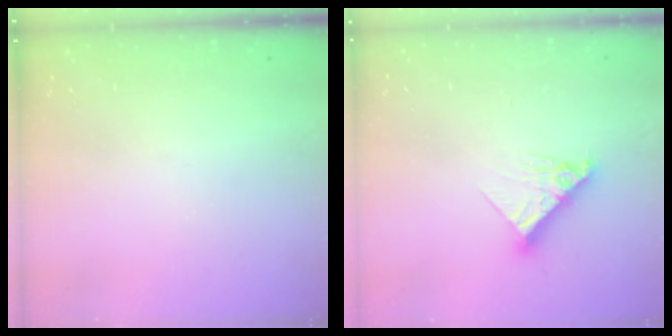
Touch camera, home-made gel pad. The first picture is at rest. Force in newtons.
{"total": 10.7, "press": 10.6, "slide": 0.9}